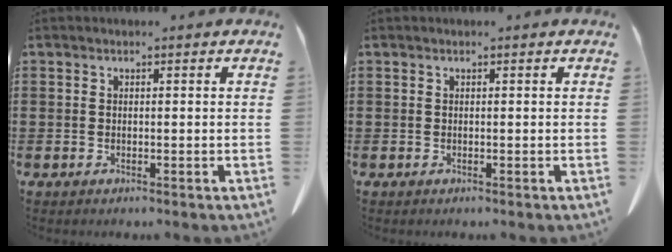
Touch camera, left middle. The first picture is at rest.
{"total": 0.0}